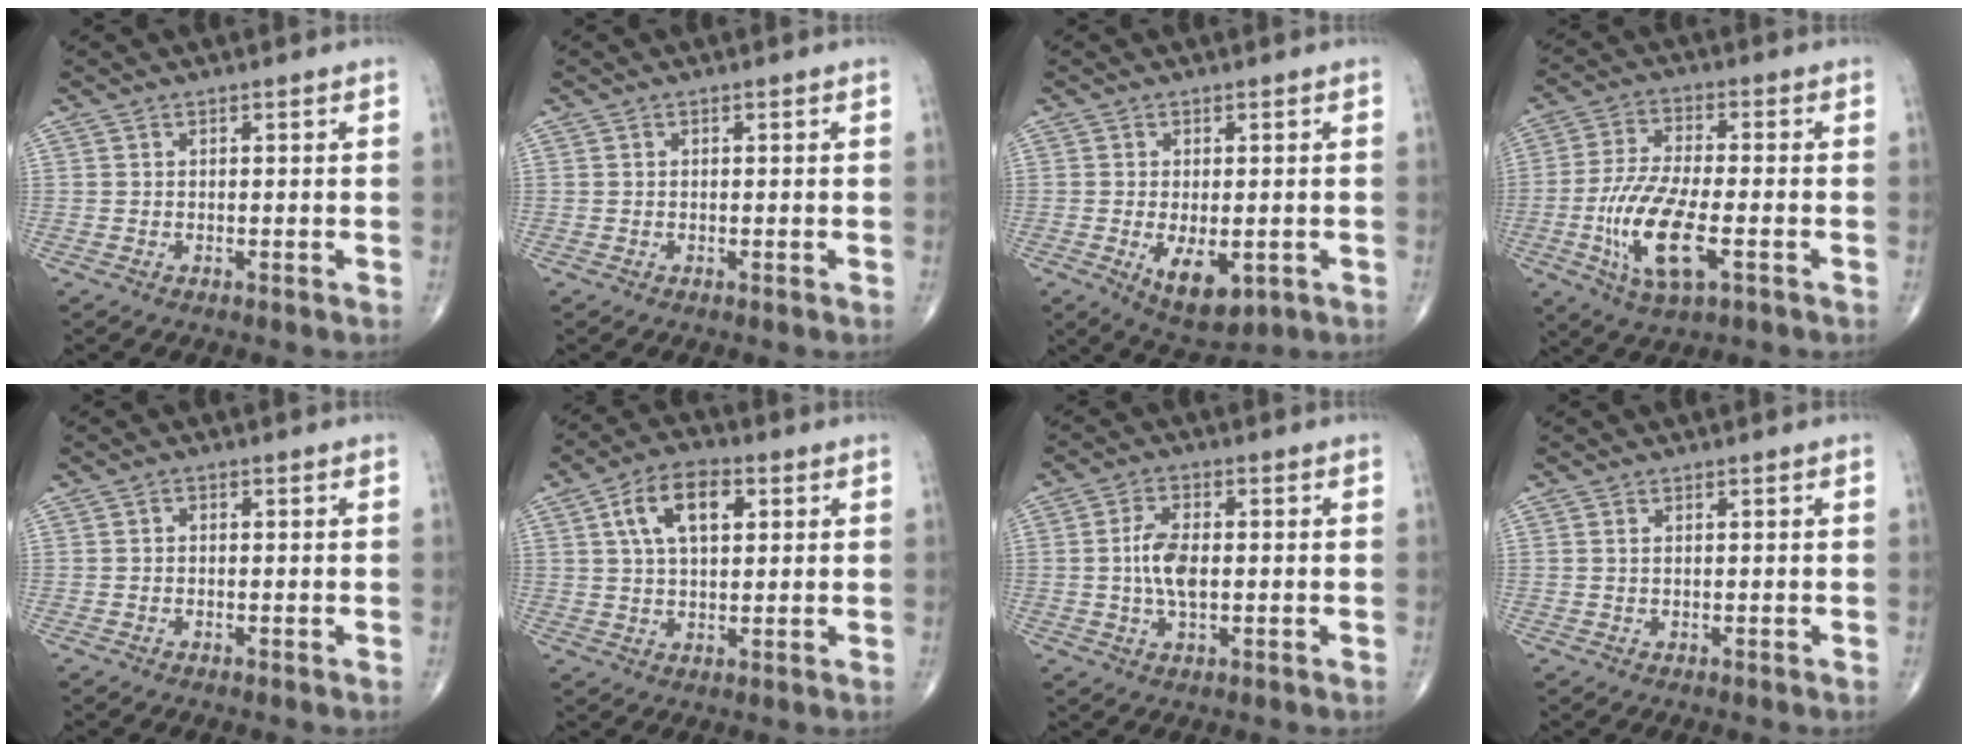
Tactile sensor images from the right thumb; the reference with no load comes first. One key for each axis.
{"total": 0.0}
{"total": 7.8, "fx": -2.0, "fy": 3.9, "fz": 6.5, "tx": -0.094, "ty": -0.013, "tz": -0.018}
{"total": 13.8, "fx": -4.0, "fy": 4.9, "fz": 12.2, "tx": -0.256, "ty": 0.006, "tz": -0.071}
{"total": 0.7, "fx": -0.1, "fy": 0.6, "fz": 0.4, "tx": -0.003, "ty": 0.002, "tz": -0.006}
{"total": 10.3, "fx": 3.3, "fy": 5.6, "fz": 8.0, "tx": -0.130, "ty": 0.006, "tz": 0.053}
{"total": 6.7, "fx": -0.1, "fy": 3.3, "fz": 5.8, "tx": -0.115, "ty": 0.003, "tz": -0.005}
{"total": 0.7, "fx": 0.2, "fy": 0.3, "fz": 0.5, "tx": -0.014, "ty": 0.003, "tz": 0.006}